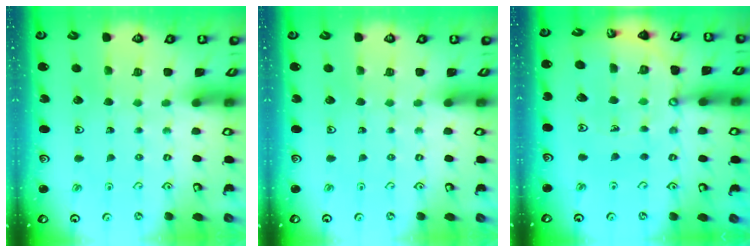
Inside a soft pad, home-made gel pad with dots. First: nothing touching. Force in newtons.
{"total": 0.0}
{"total": 13.2, "press": 13.1, "slide": 1.7}